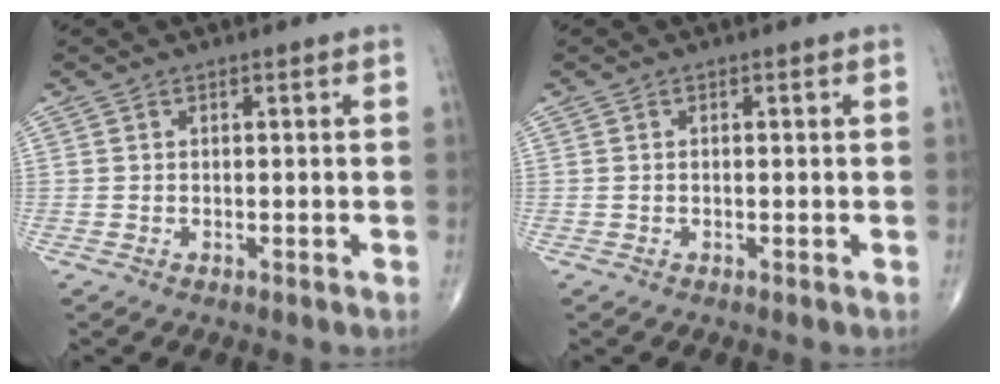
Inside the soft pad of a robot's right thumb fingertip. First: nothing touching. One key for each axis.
{"total": 0.0}